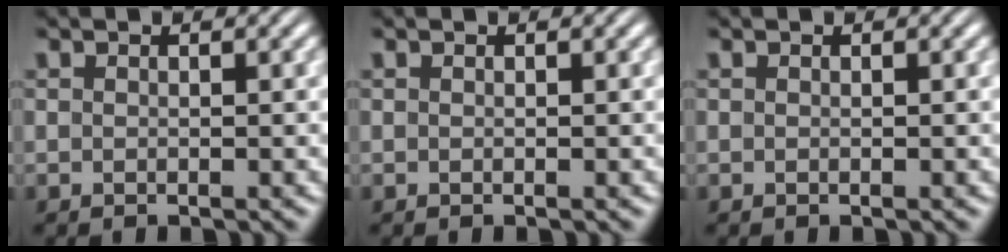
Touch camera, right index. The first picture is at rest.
{"total": 0.0}
{"total": 0.0}